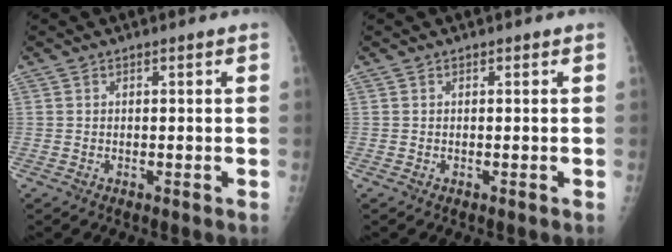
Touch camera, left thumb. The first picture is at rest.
{"total": 0.0}